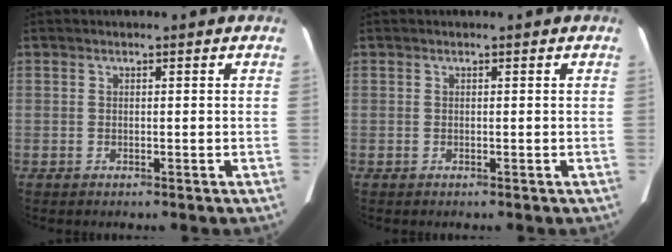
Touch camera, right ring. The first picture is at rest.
{"total": 0.0}